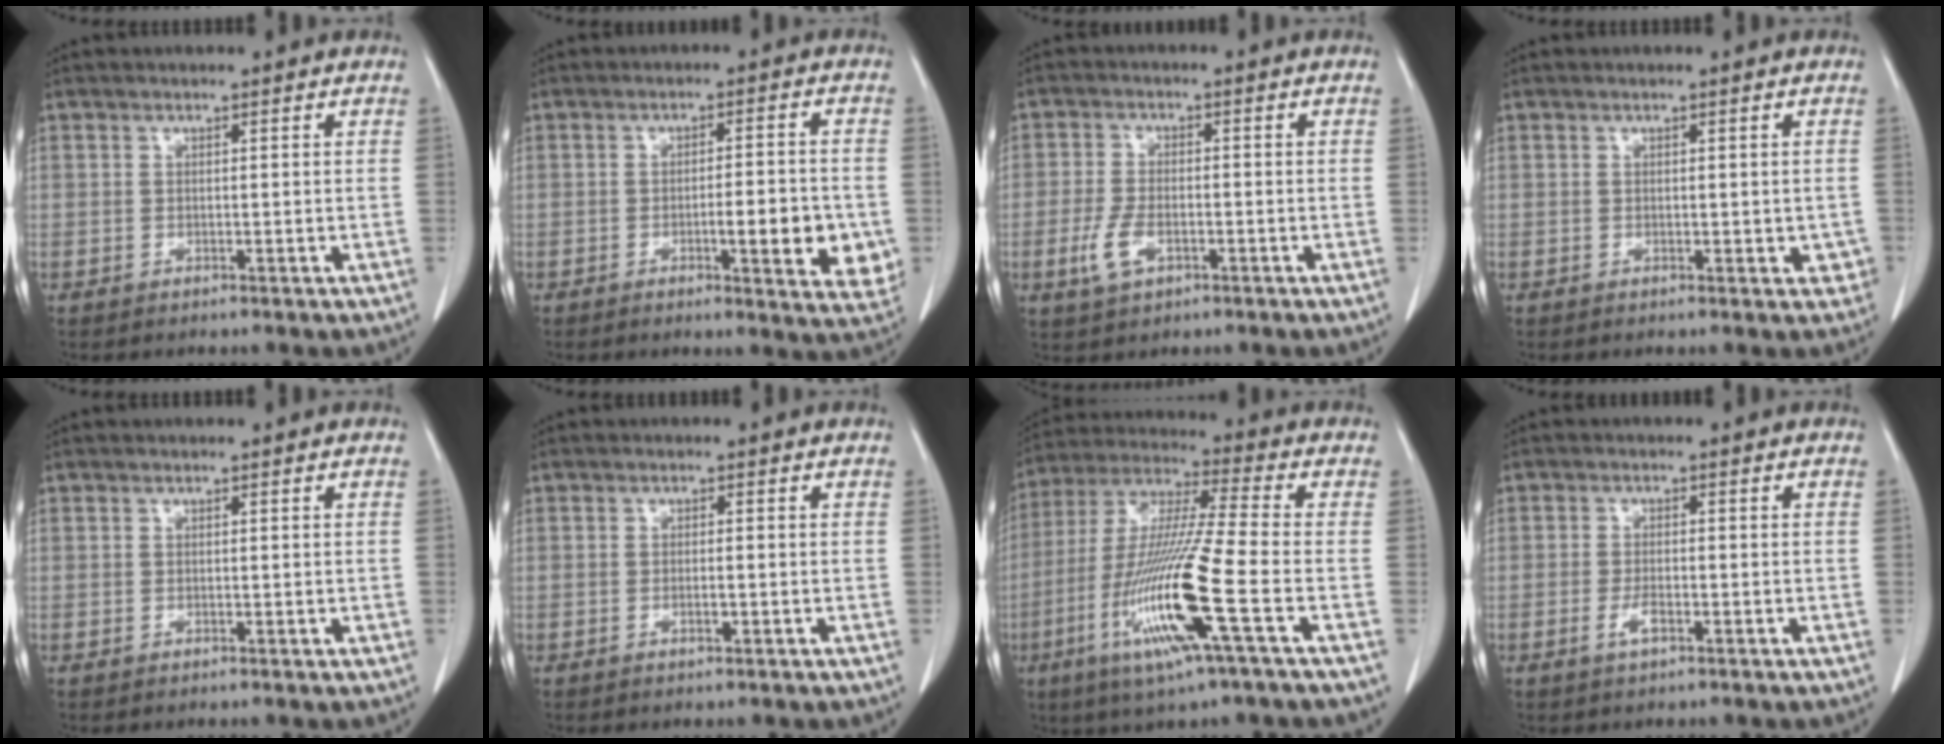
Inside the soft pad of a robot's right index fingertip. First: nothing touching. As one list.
[{"total": 9.3, "force": [-2.2, 2.0, 8.8], "torque": [-0.102, -0.003, -0.024]}, {"total": 2.5, "force": [-0.9, 1.4, 1.9], "torque": [-0.043, -0.001, -0.013]}, {"total": 2.1, "force": [-0.2, 1.4, 1.6], "torque": [-0.002, 0.005, -0.001]}, {"total": 0.0}, {"total": 1.1, "force": [-0.4, 0.2, 1.0], "torque": [-0.019, 0.001, -0.005]}, {"total": 16.9, "force": [-5.8, -0.4, 15.9], "torque": [-0.331, -0.020, -0.115]}, {"total": 2.2, "force": [-1.1, 0.6, 1.9], "torque": [-0.039, -0.001, -0.019]}]